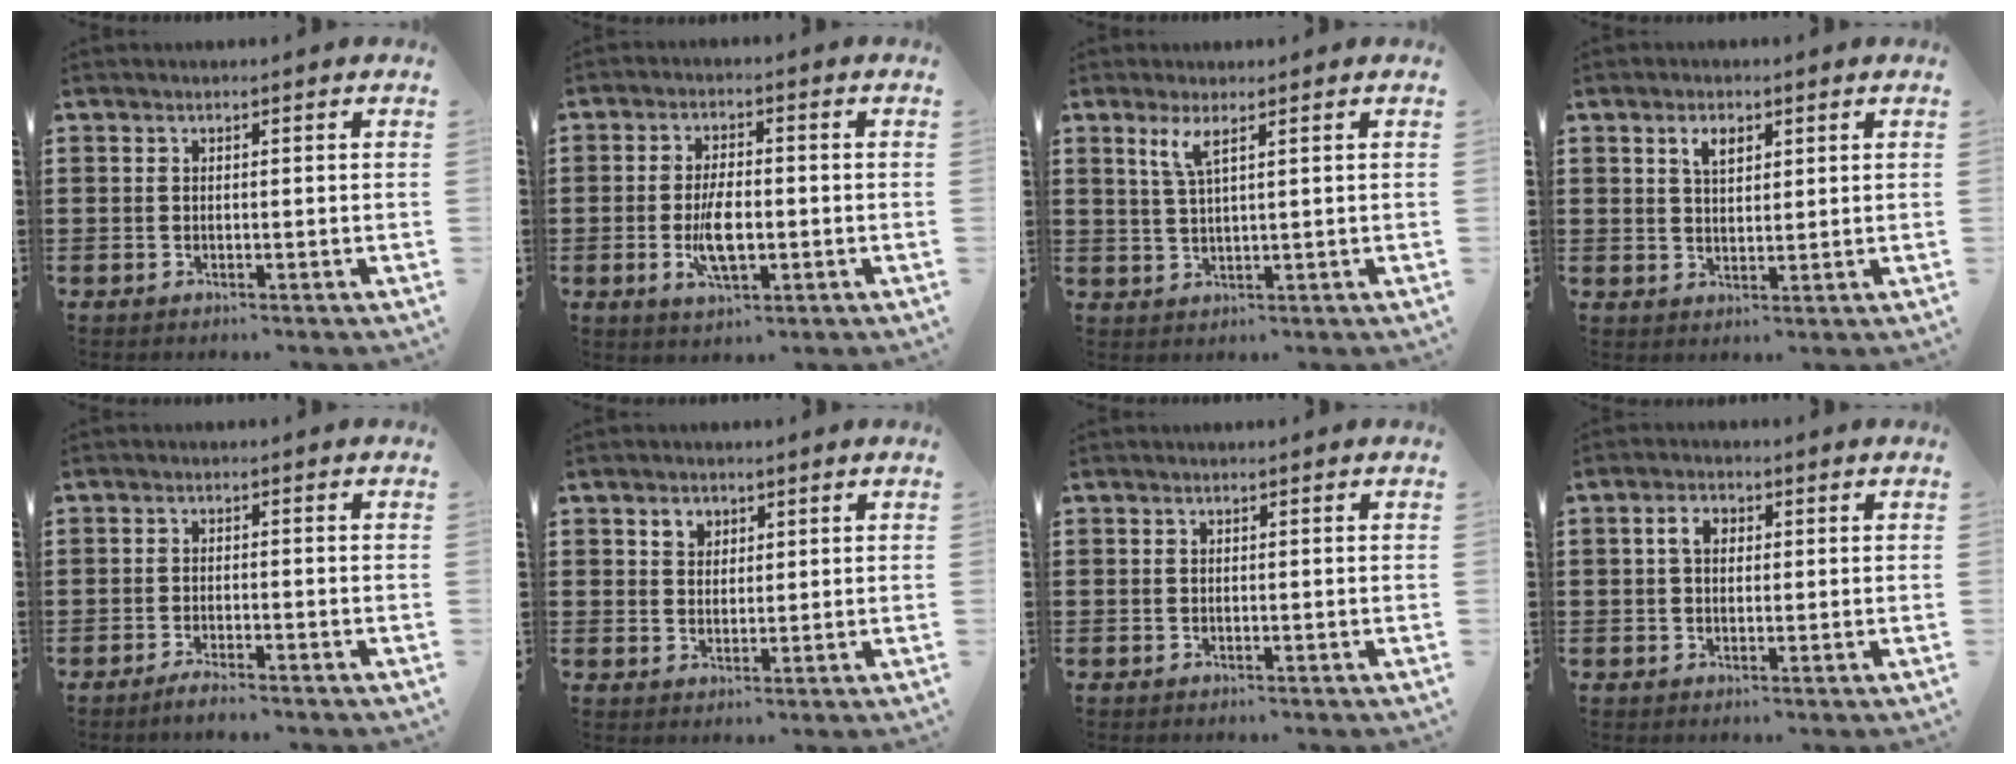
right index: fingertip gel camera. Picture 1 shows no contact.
{"total": 6.4, "force": [-1.3, 2.6, 5.7], "torque": [-0.125, -0.005, -0.028]}
{"total": 3.3, "force": [1.8, 0.6, 2.7], "torque": [-0.060, 0.001, 0.030]}
{"total": 3.1, "force": [1.6, 1.7, 2.0], "torque": [-0.039, 0.005, 0.026]}
{"total": 1.9, "force": [-1.8, -0.1, 0.7], "torque": [-0.012, 0.000, -0.034]}
{"total": 2.6, "force": [1.5, 2.0, 0.7], "torque": [-0.021, 0.009, 0.027]}
{"total": 0.0}
{"total": 2.9, "force": [0.5, 2.0, 2.0], "torque": [-0.046, 0.014, 0.006]}